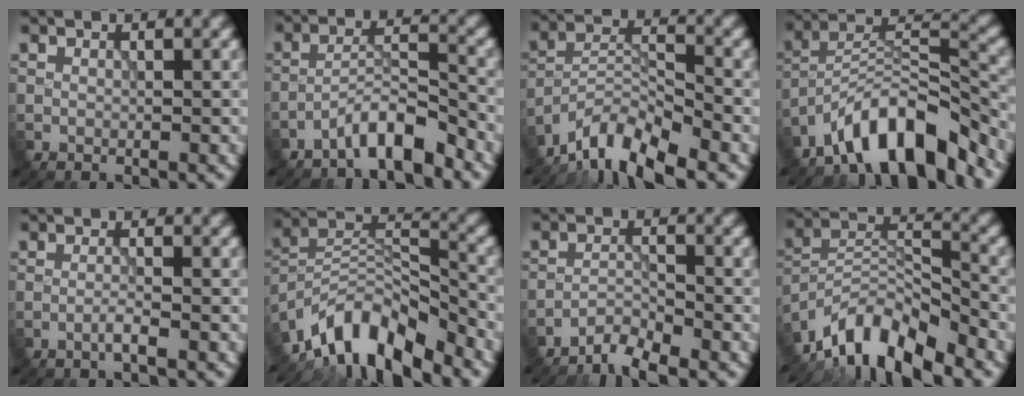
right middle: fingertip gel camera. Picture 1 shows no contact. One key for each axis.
{"total": 4.5, "fx": -3.6, "fy": 0.7, "fz": 2.6, "tx": -0.043, "ty": 0.011, "tz": -0.073}
{"total": 7.8, "fx": -6.5, "fy": 2.0, "fz": 3.8, "tx": -0.058, "ty": -0.002, "tz": -0.132}
{"total": 9.9, "fx": -7.5, "fy": 2.9, "fz": 5.7, "tx": -0.080, "ty": 0.013, "tz": -0.142}
{"total": 1.3, "fx": -0.7, "fy": 0.1, "fz": 1.1, "tx": -0.018, "ty": 0.005, "tz": -0.017}
{"total": 10.3, "fx": -7.9, "fy": 3.5, "fz": 5.6, "tx": -0.088, "ty": 0.004, "tz": -0.159}
{"total": 2.9, "fx": -2.6, "fy": 0.3, "fz": 1.2, "tx": -0.021, "ty": 0.000, "tz": -0.057}
{"total": 9.5, "fx": -7.7, "fy": 2.9, "fz": 4.7, "tx": -0.073, "ty": 0.002, "tz": -0.155}